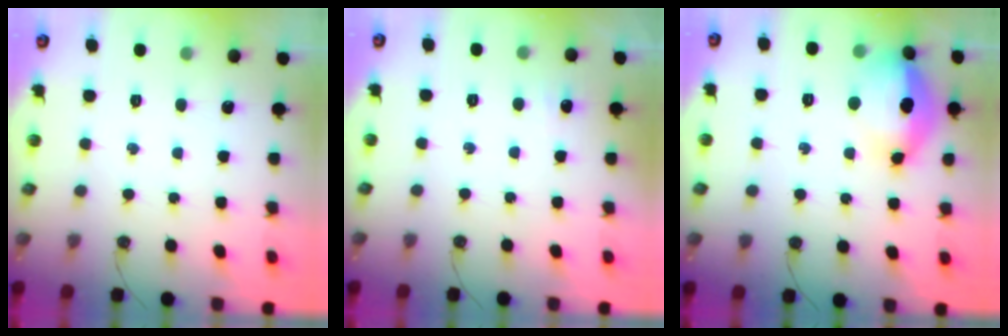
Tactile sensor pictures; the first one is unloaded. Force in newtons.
{"total": 3.7, "press": 3.6, "slide": 0.9}
{"total": 23.0, "press": 19.6, "slide": 12.0}